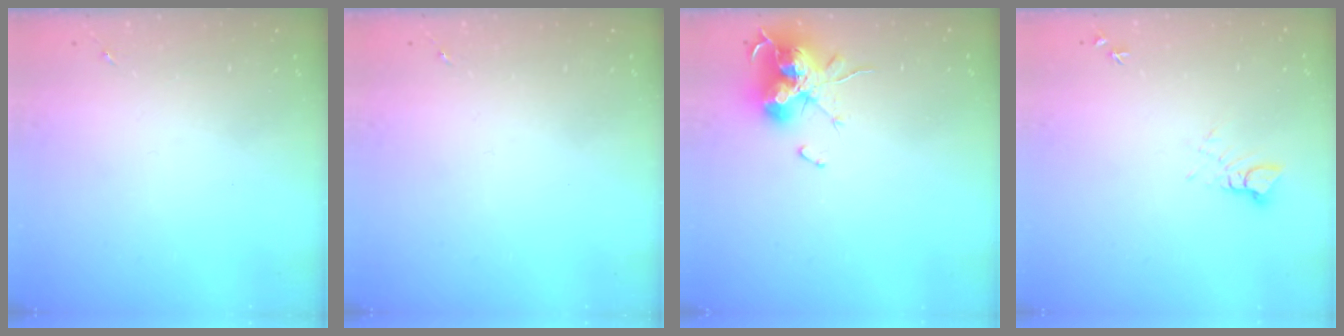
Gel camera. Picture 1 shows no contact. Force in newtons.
{"total": 0.0}
{"total": 15.3, "press": 15.3, "slide": 0.1}
{"total": 4.4, "press": 4.4, "slide": 0.3}